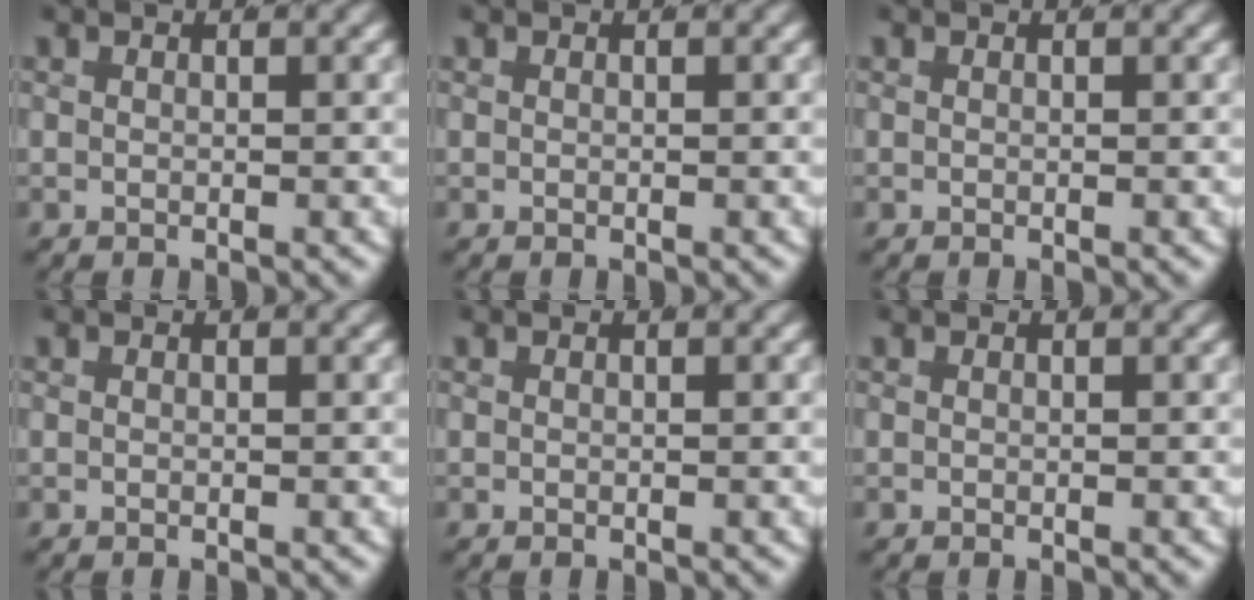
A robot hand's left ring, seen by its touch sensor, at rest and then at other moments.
{"total": 0.0}
{"total": 0.0}
{"total": 0.0}
{"total": 0.0}
{"total": 0.0}